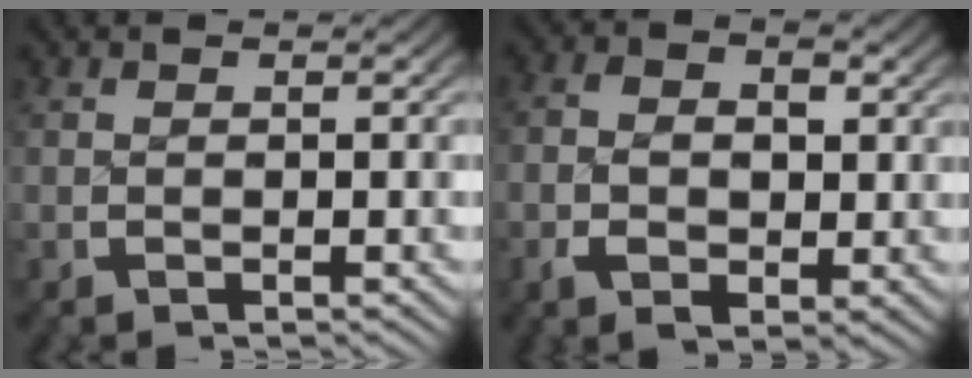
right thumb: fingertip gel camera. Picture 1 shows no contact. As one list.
[{"total": 3.7, "force": [-0.3, 2.3, 2.9], "torque": [-0.049, -0.009, -0.002]}]